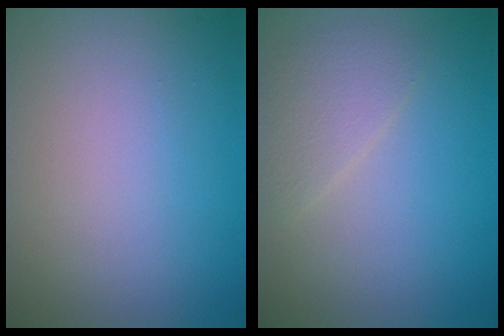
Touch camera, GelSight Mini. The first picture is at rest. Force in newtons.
{"total": 2.2, "press": 2.2, "slide": 0.1}